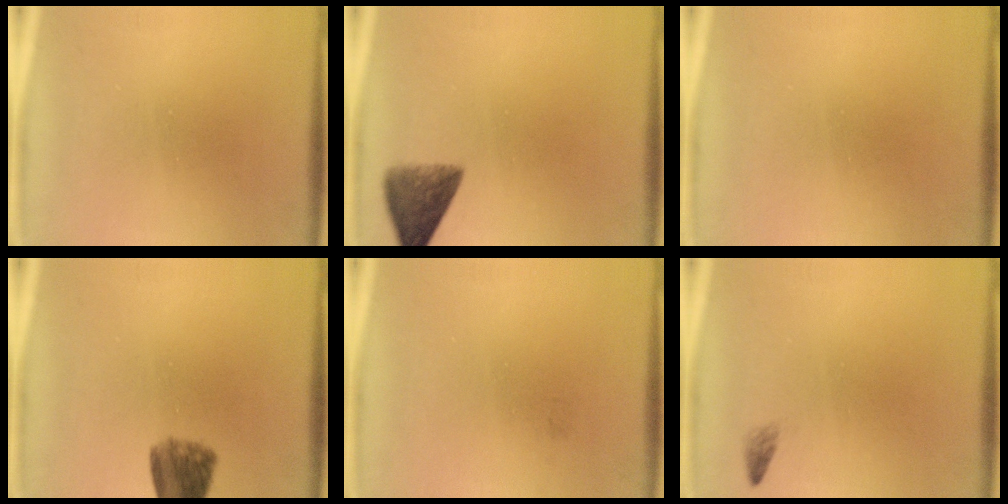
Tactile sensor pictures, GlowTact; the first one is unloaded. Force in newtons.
{"total": 6.1}
{"total": 0.5}
{"total": 6.2}
{"total": 0.7}
{"total": 0.8}